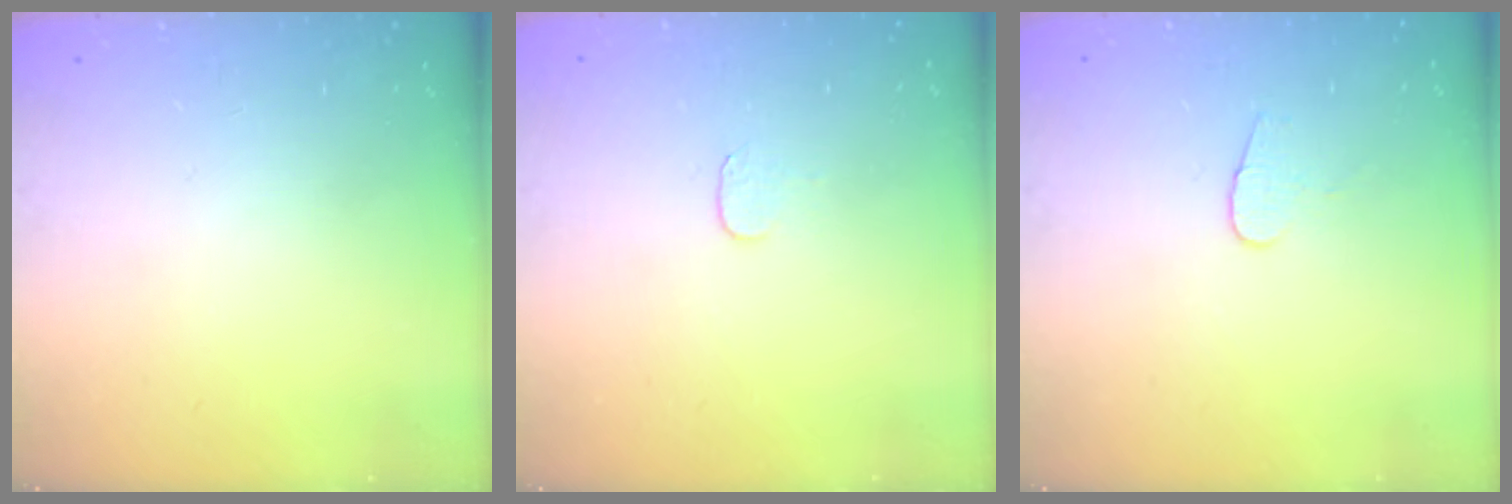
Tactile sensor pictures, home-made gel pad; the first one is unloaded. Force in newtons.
{"total": 3.7, "press": 3.7, "slide": 0.4}
{"total": 4.7, "press": 4.6, "slide": 0.4}